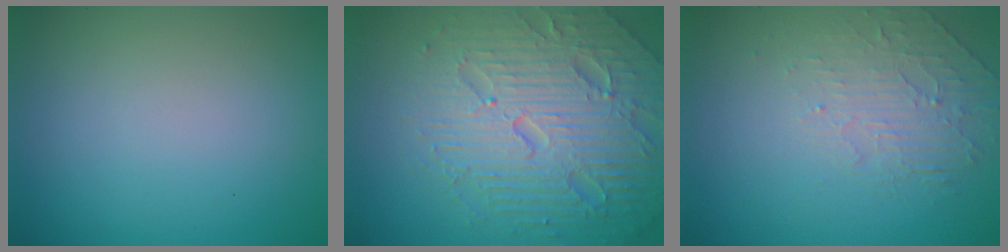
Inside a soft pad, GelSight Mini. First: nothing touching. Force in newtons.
{"total": 7.4, "press": 7.3, "slide": 1.5}
{"total": 2.1, "press": 1.2, "slide": 1.7}